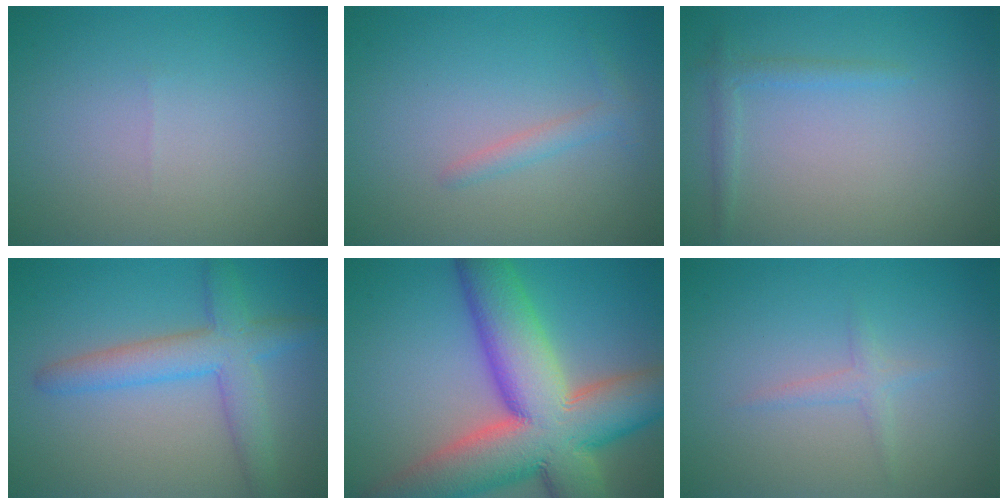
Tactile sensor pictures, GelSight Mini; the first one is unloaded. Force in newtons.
{"total": 1.3, "press": 1.3, "slide": 0.1}
{"total": 1.3, "press": 1.3, "slide": 0.1}
{"total": 4.8, "press": 4.8, "slide": 0.3}
{"total": 15.7, "press": 15.7, "slide": 1.0}
{"total": 1.2, "press": 1.2, "slide": 0.1}